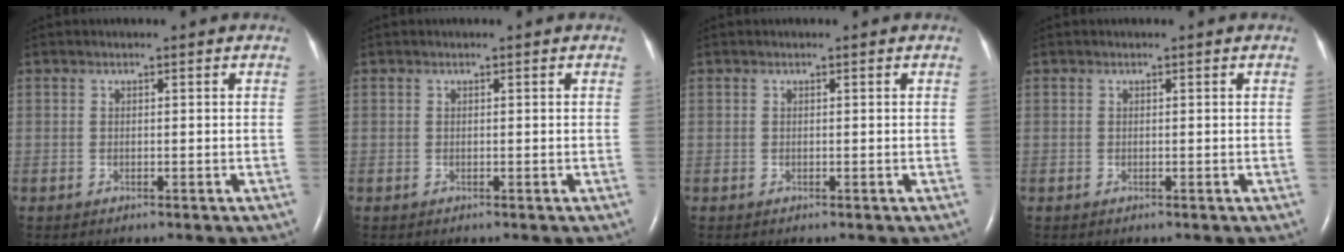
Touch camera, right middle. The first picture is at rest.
{"total": 0.0}
{"total": 0.0}
{"total": 0.0}